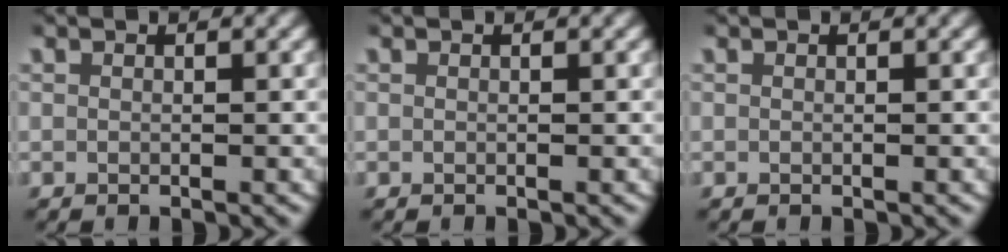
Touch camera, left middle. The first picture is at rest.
{"total": 0.0}
{"total": 0.0}